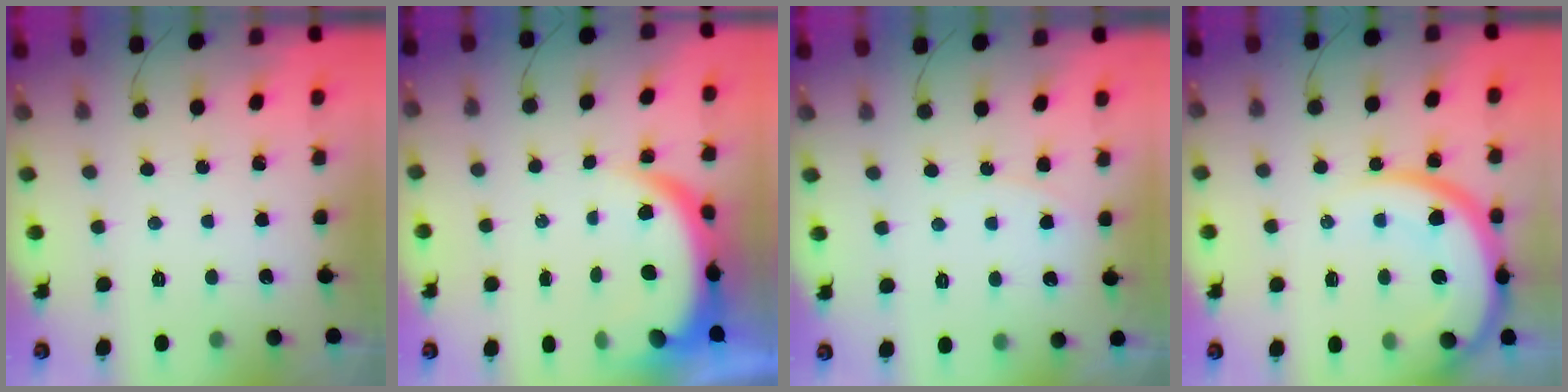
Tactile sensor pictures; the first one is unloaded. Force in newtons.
{"total": 7.3, "press": 7.2, "slide": 1.0}
{"total": 4.2, "press": 4.2, "slide": 0.2}
{"total": 14.3, "press": 14.2, "slide": 1.3}